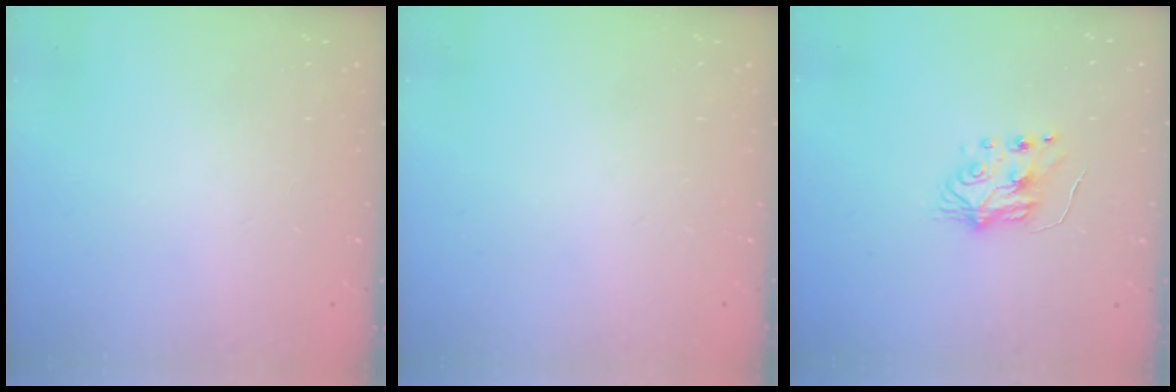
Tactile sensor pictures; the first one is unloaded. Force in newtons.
{"total": 0.0}
{"total": 5.2, "press": 5.1, "slide": 0.7}